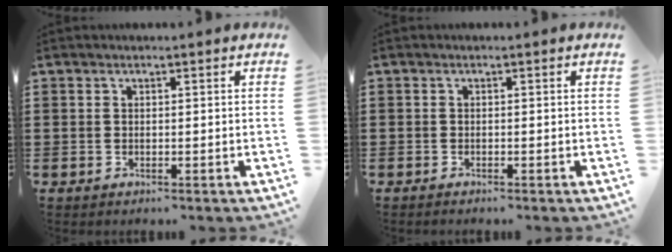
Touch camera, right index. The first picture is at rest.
{"total": 0.7, "force": [-0.7, -0.2, 0.0], "torque": [0.000, -0.003, -0.013]}